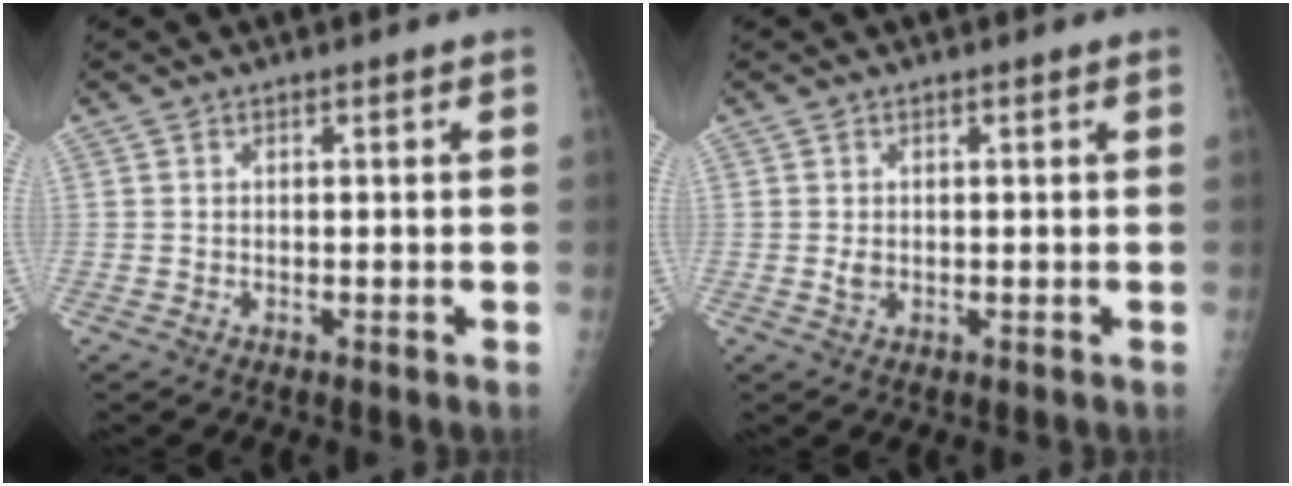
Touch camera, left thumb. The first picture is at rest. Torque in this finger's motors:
{"motor_torque": [0.47, 0.38, 0.29, 0.09, -0.01]}